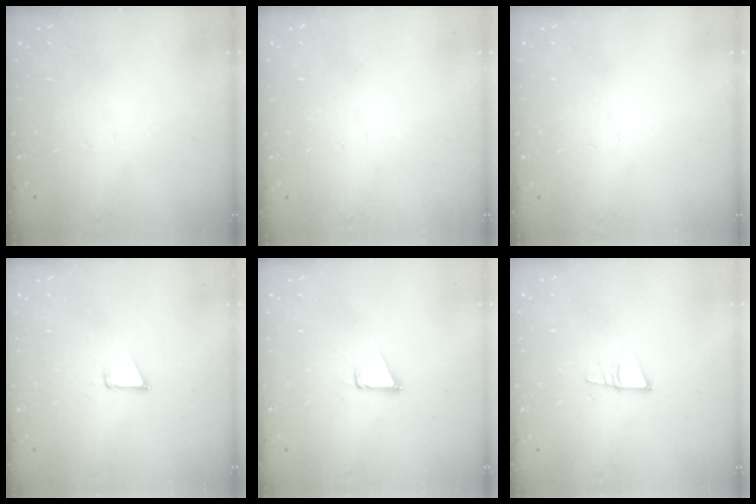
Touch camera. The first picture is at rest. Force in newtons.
{"total": 0.0}
{"total": 0.0}
{"total": 0.8, "press": 0.8, "slide": 0.1}
{"total": 1.5, "press": 1.5, "slide": 0.1}
{"total": 7.0, "press": 7.0, "slide": 0.5}